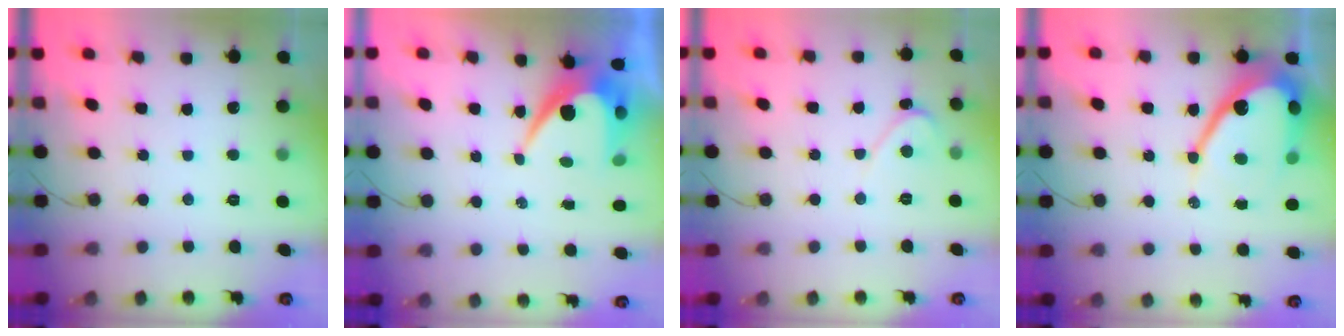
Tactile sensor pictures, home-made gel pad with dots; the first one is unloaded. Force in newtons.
{"total": 10.4, "press": 10.4, "slide": 0.5}
{"total": 2.1, "press": 2.1, "slide": 0.2}
{"total": 15.5, "press": 15.4, "slide": 1.5}